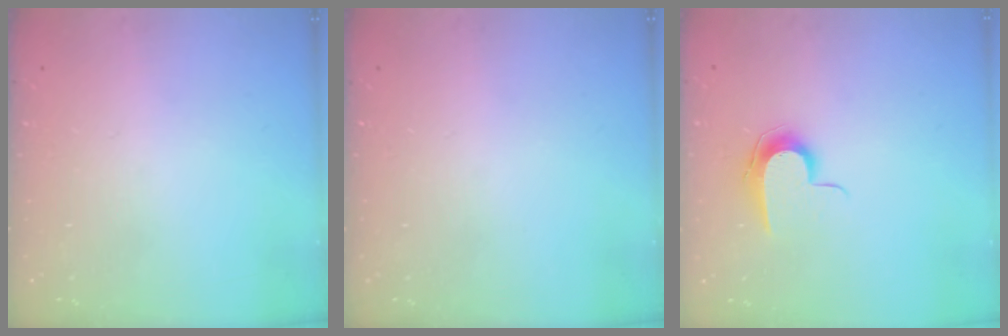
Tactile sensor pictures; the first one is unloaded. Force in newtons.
{"total": 0.0}
{"total": 8.9, "press": 8.9, "slide": 0.9}